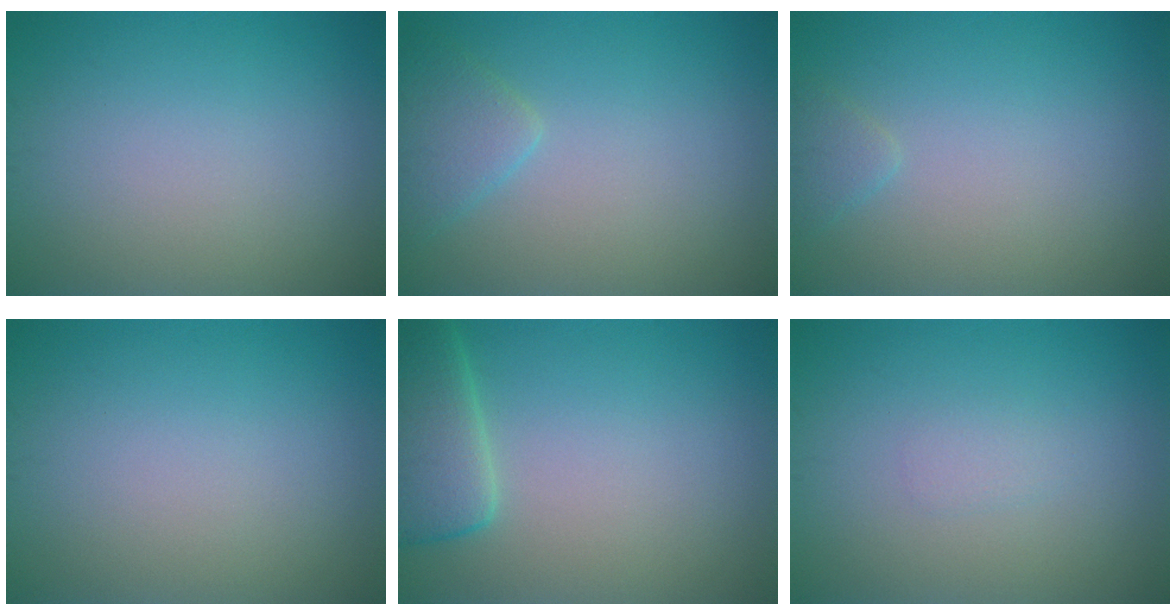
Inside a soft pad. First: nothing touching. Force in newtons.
{"total": 2.3, "press": 2.3, "slide": 0.1}
{"total": 1.0, "press": 1.0, "slide": 0.1}
{"total": 0.0}
{"total": 4.8, "press": 4.8, "slide": 0.5}
{"total": 0.8, "press": 0.8, "slide": 0.1}